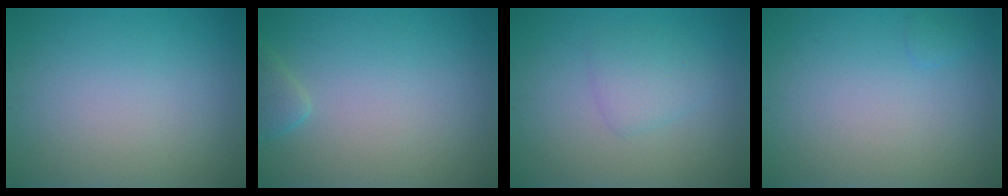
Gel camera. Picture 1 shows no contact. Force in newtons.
{"total": 1.3, "press": 1.3, "slide": 0.1}
{"total": 2.0, "press": 2.0, "slide": 0.2}
{"total": 0.6, "press": 0.6, "slide": 0.1}